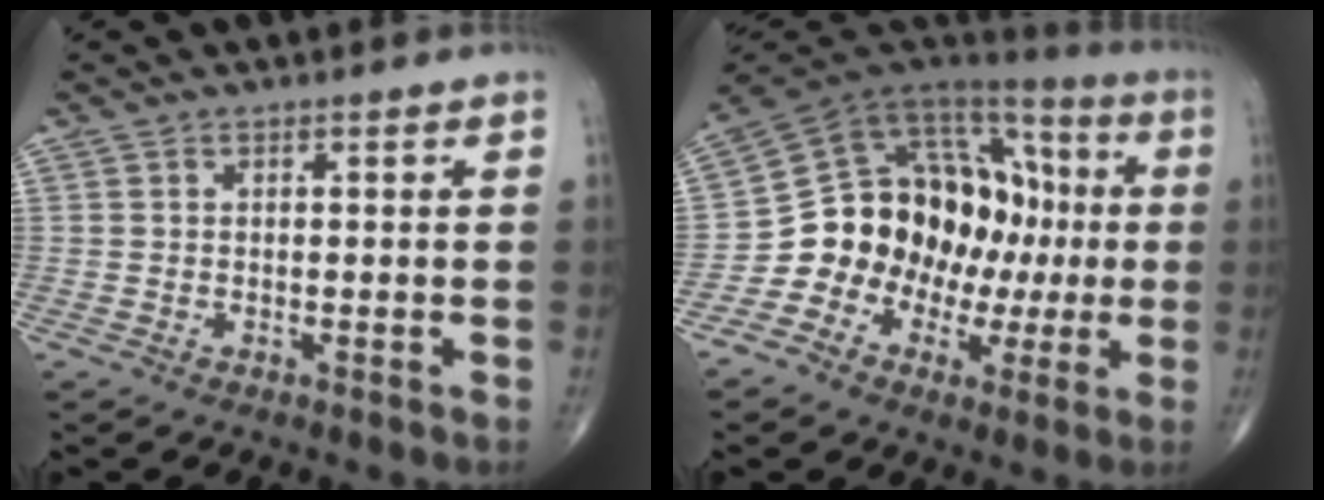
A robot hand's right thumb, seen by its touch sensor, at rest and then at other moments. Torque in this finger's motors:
{"motor_torque": [1.99, 2.35, 0.89, -0.90, 0.12]}